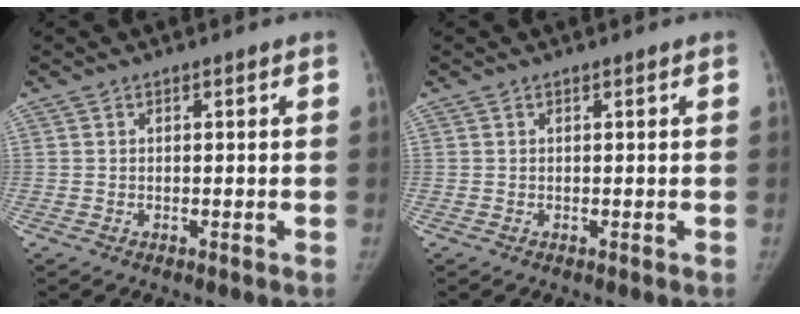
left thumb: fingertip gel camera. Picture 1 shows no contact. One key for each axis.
{"total": 0.0}